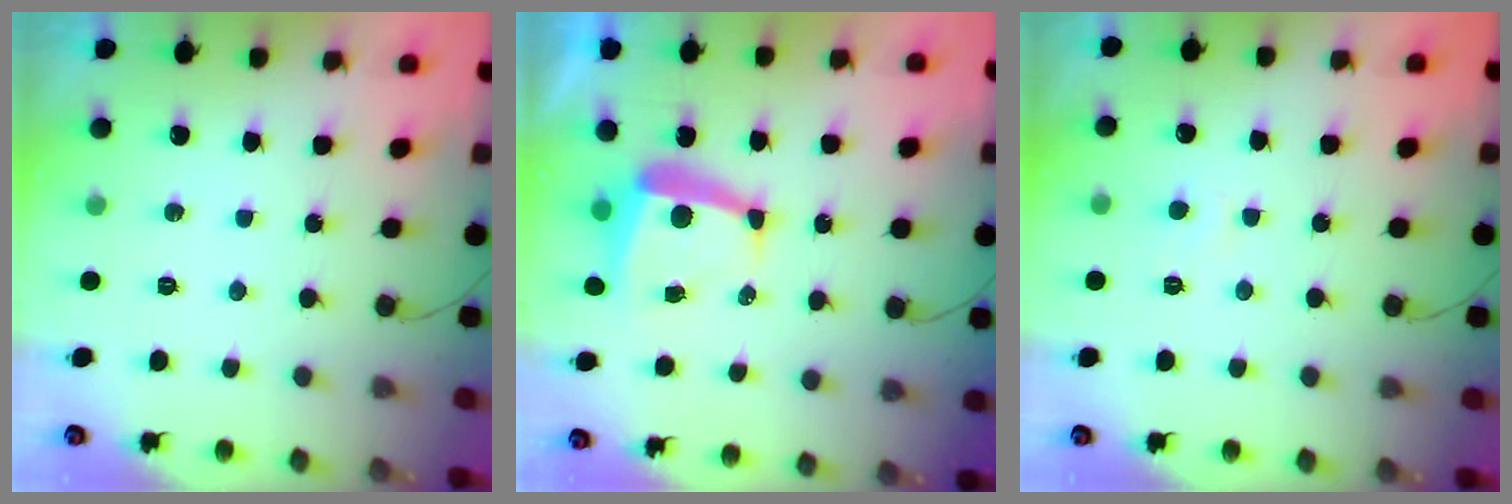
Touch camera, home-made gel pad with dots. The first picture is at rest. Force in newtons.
{"total": 8.9, "press": 8.9, "slide": 0.7}
{"total": 4.0, "press": 4.0, "slide": 0.4}